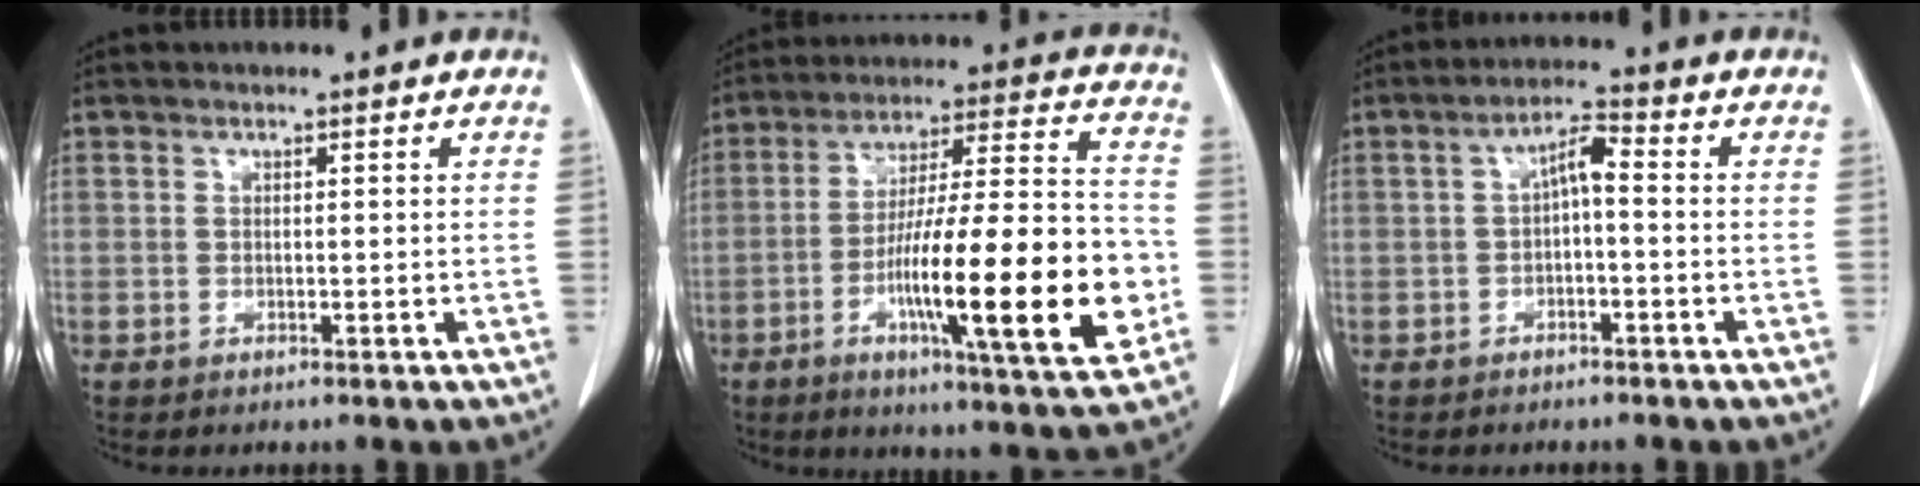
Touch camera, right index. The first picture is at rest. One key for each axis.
{"total": 23.0, "fx": -6.1, "fy": 2.1, "fz": 22.1, "tx": -0.336, "ty": -0.006, "tz": -0.092}
{"total": 3.9, "fx": -0.2, "fy": 1.0, "fz": 3.7, "tx": -0.064, "ty": 0.019, "tz": -0.005}